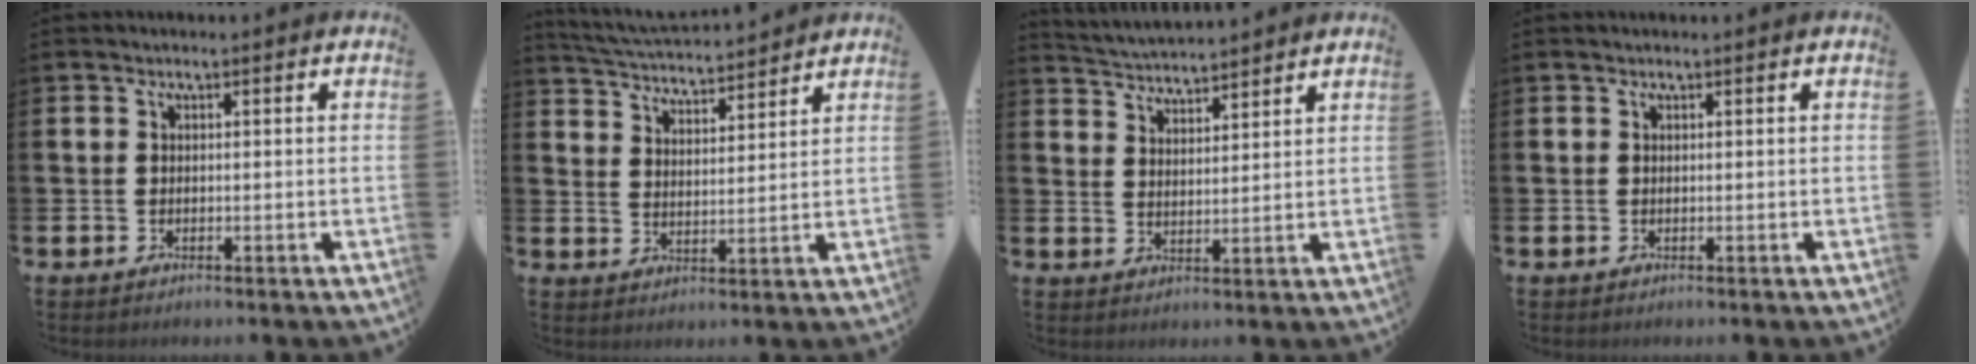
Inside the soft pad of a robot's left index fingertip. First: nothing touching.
{"total": 4.5, "force": [4.5, 0.3, 0.1], "torque": [-0.018, -0.039, 0.076]}
{"total": 4.3, "force": [4.3, 0.2, -0.3], "torque": [-0.011, -0.029, 0.076]}
{"total": 0.0}